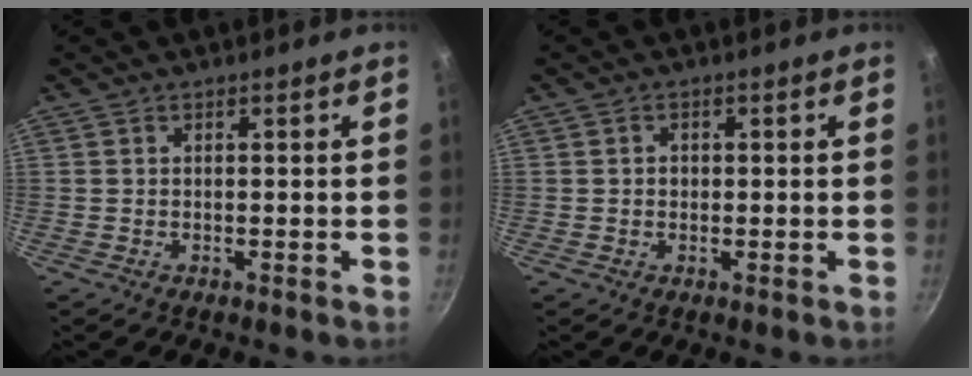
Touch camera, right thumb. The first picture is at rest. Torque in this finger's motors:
{"motor_torque": [-0.52, 0.22, 0.18, 0.03, 0.03]}